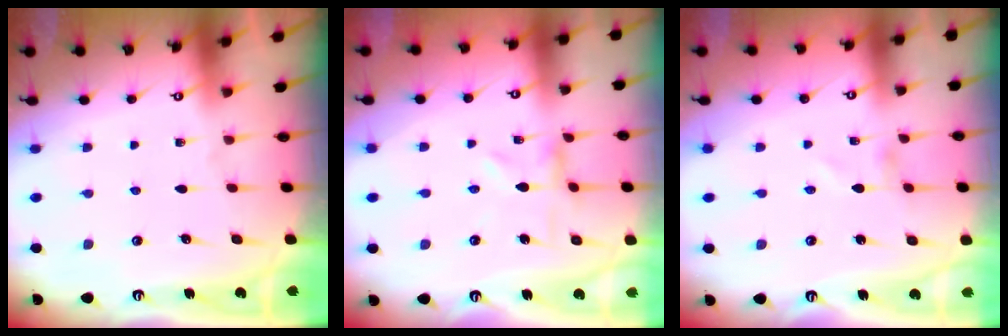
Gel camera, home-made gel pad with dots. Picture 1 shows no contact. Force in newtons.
{"total": 1.8, "press": 1.8, "slide": 0.3}
{"total": 0.5, "press": 0.5, "slide": 0.1}